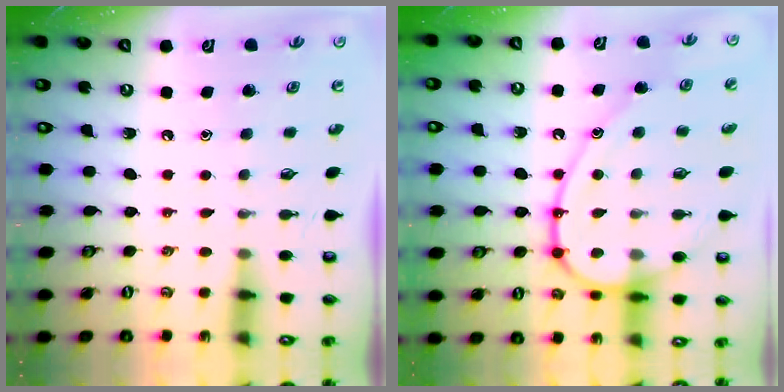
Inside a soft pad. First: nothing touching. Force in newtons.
{"total": 15.4, "press": 15.3, "slide": 1.8}